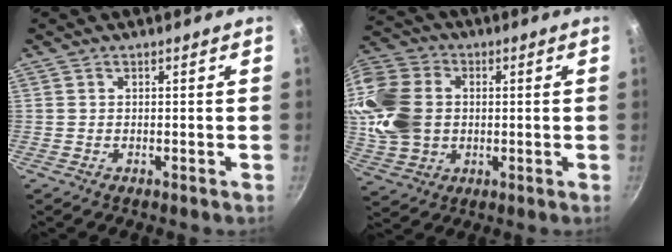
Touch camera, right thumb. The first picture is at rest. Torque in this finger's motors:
{"motor_torque": [-0.48, 1.69, 1.07, 0.93, 0.27]}